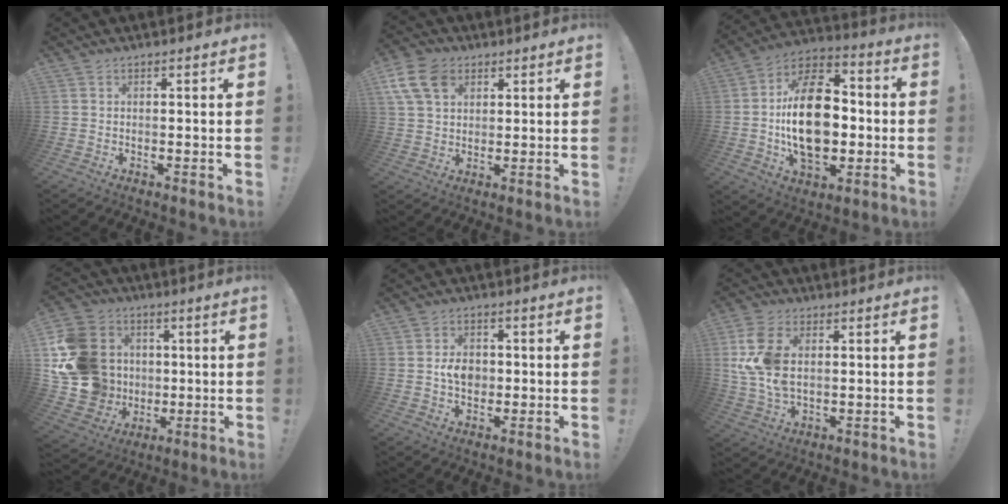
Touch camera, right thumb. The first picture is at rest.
{"total": 11.8, "force": [5.1, 8.3, 6.7], "torque": [-0.128, -0.011, 0.101]}
{"total": 24.0, "force": [-1.6, 14.9, 18.7], "torque": [-0.329, 0.014, -0.020]}
{"total": 20.9, "force": [1.8, 18.7, 9.4], "torque": [-0.183, 0.005, 0.069]}
{"total": 6.0, "force": [-0.8, 4.5, 4.0], "torque": [-0.052, 0.003, -0.017]}
{"total": 12.4, "force": [2.2, 8.0, 9.2], "torque": [-0.191, -0.003, 0.042]}